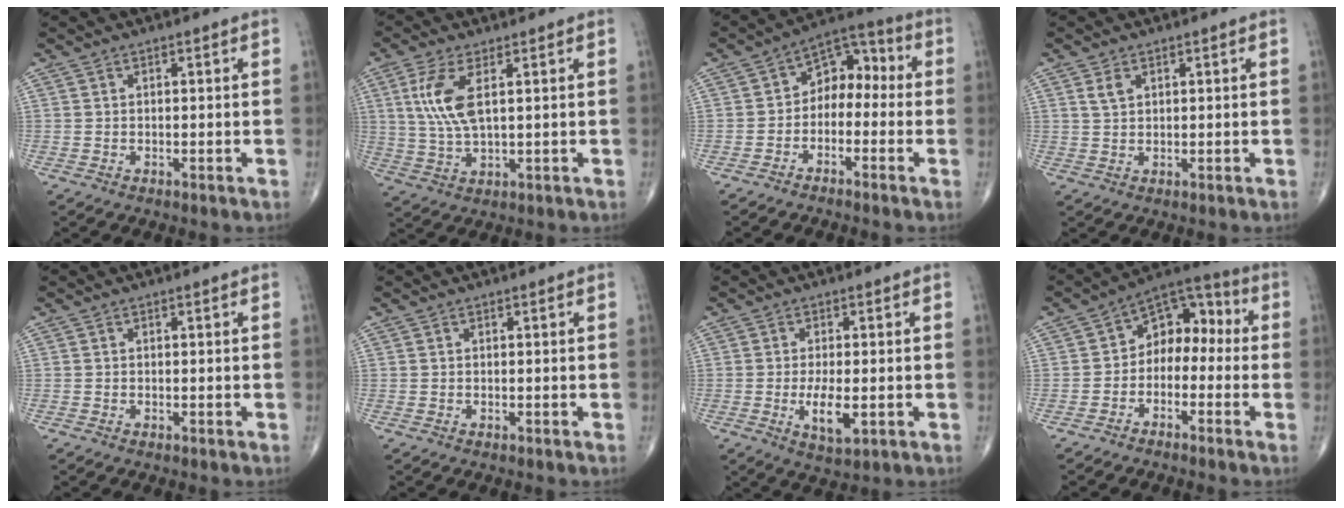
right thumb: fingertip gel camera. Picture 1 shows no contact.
{"total": 8.4, "force": [2.4, 3.2, 7.3], "torque": [-0.170, -0.006, 0.052]}
{"total": 8.3, "force": [-1.4, 5.9, 5.7], "torque": [-0.053, 0.048, -0.042]}
{"total": 2.3, "force": [1.2, 1.5, 1.4], "torque": [-0.025, -0.001, 0.026]}
{"total": 0.0}
{"total": 0.0}
{"total": 6.1, "force": [-1.3, 2.3, 5.4], "torque": [-0.098, -0.012, -0.019]}
{"total": 9.7, "force": [-1.2, 6.8, 6.8], "torque": [-0.061, 0.051, -0.040]}